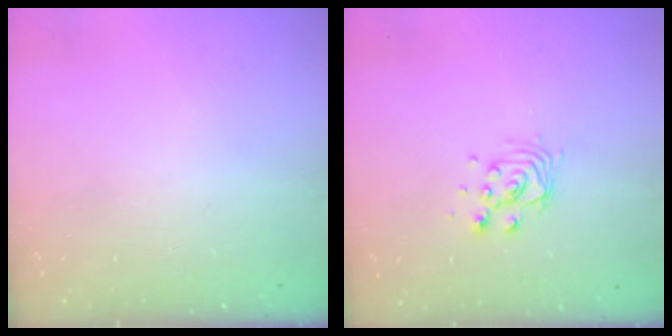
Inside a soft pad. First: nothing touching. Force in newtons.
{"total": 7.6, "press": 7.6, "slide": 0.5}